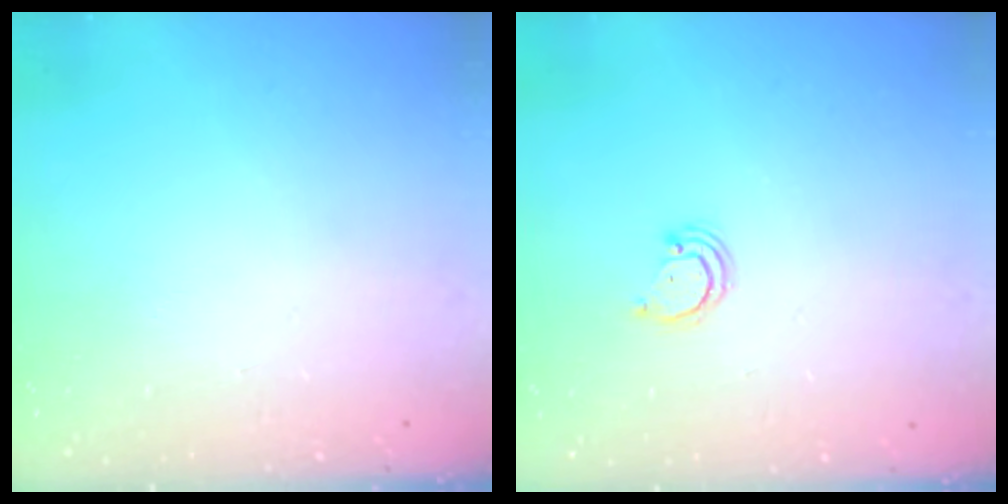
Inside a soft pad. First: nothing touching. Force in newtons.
{"total": 2.2, "press": 2.2, "slide": 0.2}